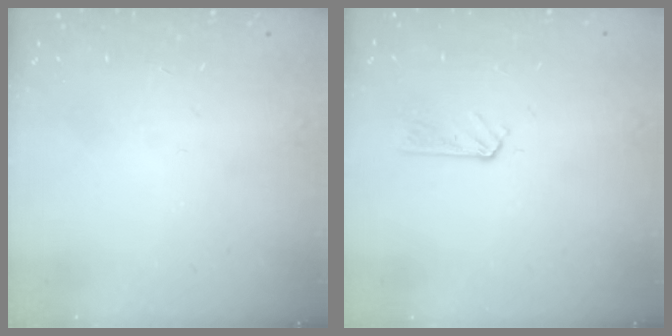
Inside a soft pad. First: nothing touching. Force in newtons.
{"total": 2.6, "press": 2.6, "slide": 0.2}